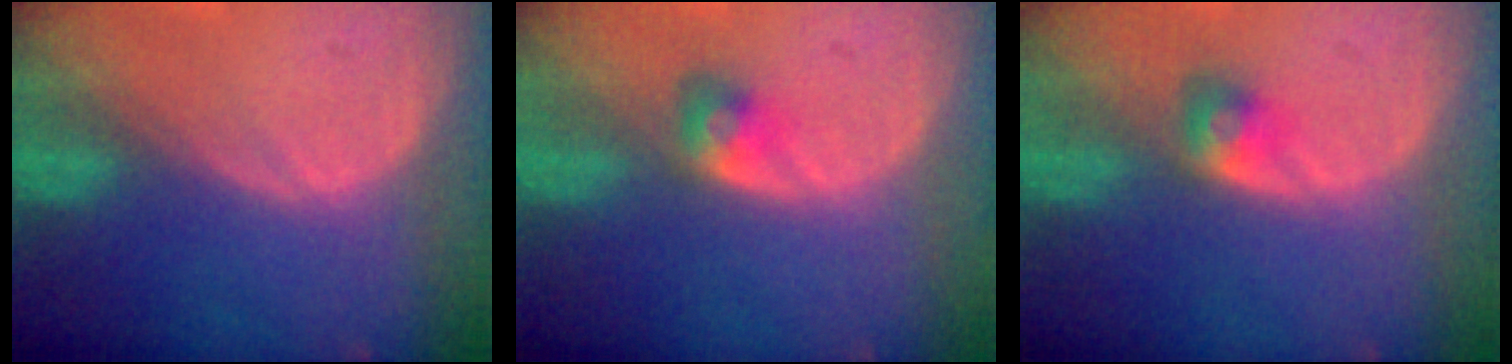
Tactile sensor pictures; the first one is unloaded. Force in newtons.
{"total": 2.8, "press": 2.5, "slide": 1.2}
{"total": 2.8, "press": 2.6, "slide": 1.2}